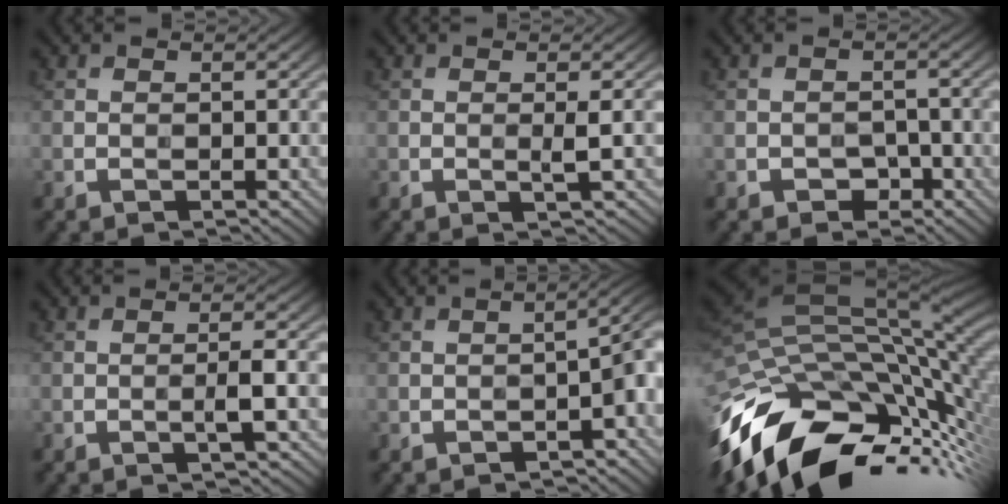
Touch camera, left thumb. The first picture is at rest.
{"total": 1.6, "force": [0.0, -0.3, 1.5], "torque": [-0.033, 0.006, -0.001]}
{"total": 2.4, "force": [-1.4, 1.6, 1.2], "torque": [-0.016, 0.004, -0.022]}
{"total": 2.5, "force": [-0.7, 0.0, 2.4], "torque": [-0.043, 0.013, -0.015]}
{"total": 5.1, "force": [-2.2, 1.7, 4.2], "torque": [-0.051, 0.001, -0.026]}
{"total": 16.8, "force": [-7.1, 9.2, 12.1], "torque": [-0.248, -0.026, -0.113]}